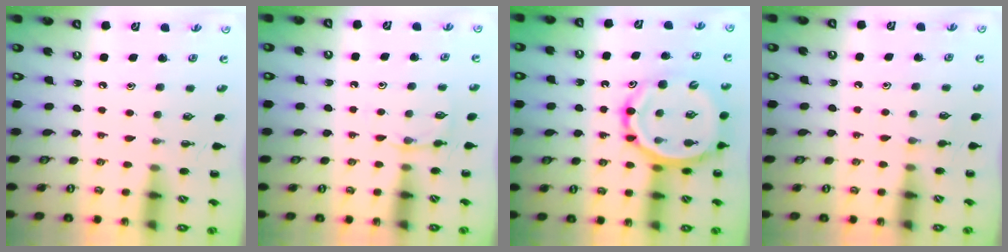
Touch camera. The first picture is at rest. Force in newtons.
{"total": 4.2, "press": 4.0, "slide": 1.3}
{"total": 14.7, "press": 14.1, "slide": 4.2}
{"total": 3.4, "press": 3.2, "slide": 1.3}